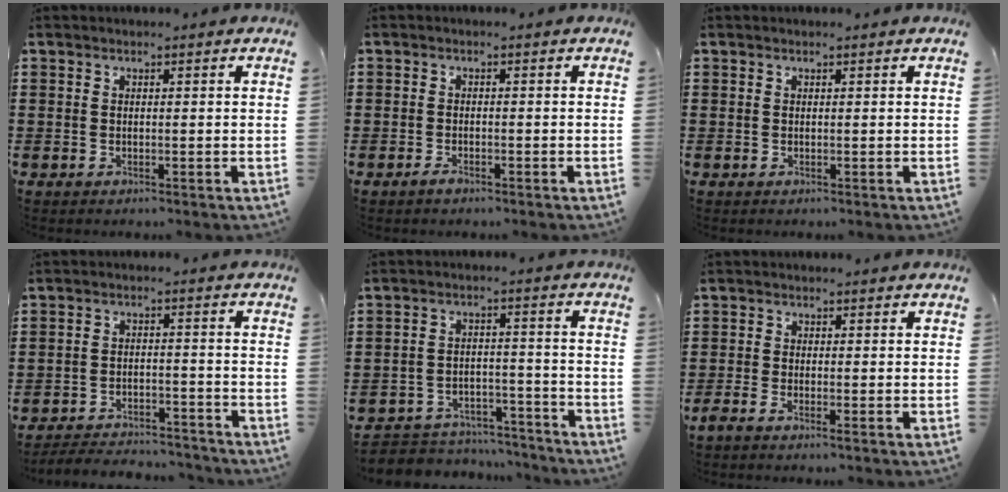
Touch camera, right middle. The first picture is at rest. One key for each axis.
{"total": 1.3, "fx": -1.0, "fy": 0.6, "fz": 0.4, "tx": -0.010, "ty": -0.002, "tz": -0.021}
{"total": 0.0}
{"total": 4.4, "fx": -4.4, "fy": 0.6, "fz": 0.4, "tx": -0.016, "ty": 0.002, "tz": -0.093}
{"total": 5.2, "fx": -5.1, "fy": 1.2, "fz": 0.1, "tx": -0.004, "ty": 0.014, "tz": -0.105}
{"total": 1.4, "fx": -0.9, "fy": 0.0, "fz": 1.0, "tx": -0.026, "ty": -0.007, "tz": -0.018}